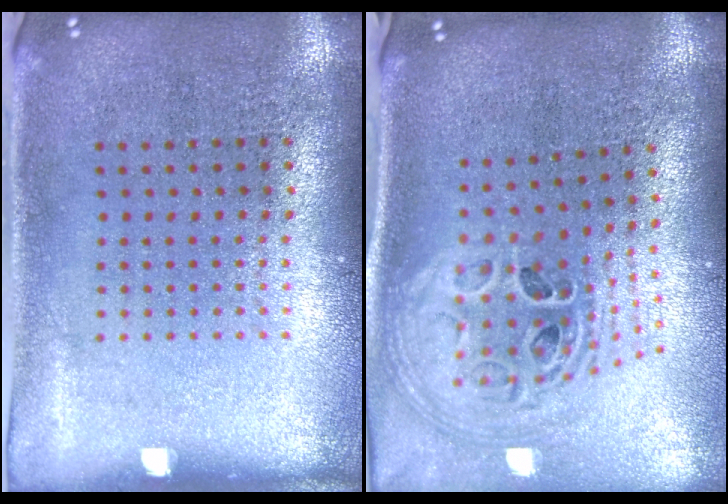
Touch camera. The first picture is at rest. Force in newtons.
{"total": 2.1, "press": 1.4, "slide": 1.5}